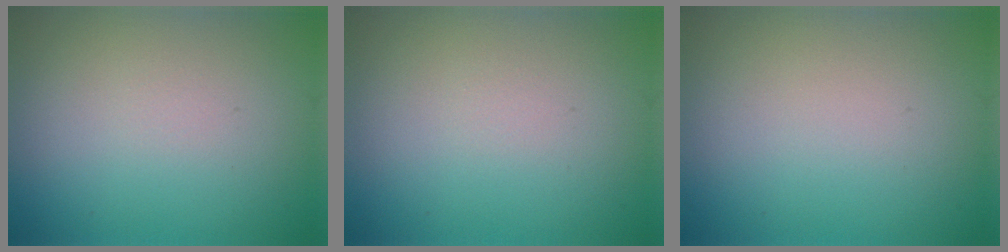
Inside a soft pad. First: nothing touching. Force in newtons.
{"total": 0.0}
{"total": 0.0}